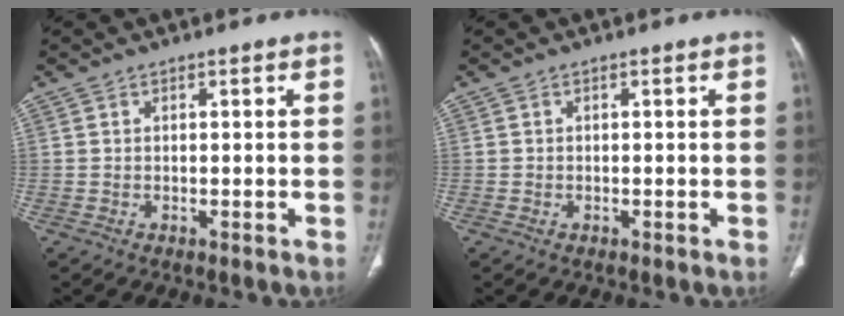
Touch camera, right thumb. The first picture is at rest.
{"total": 0.0}